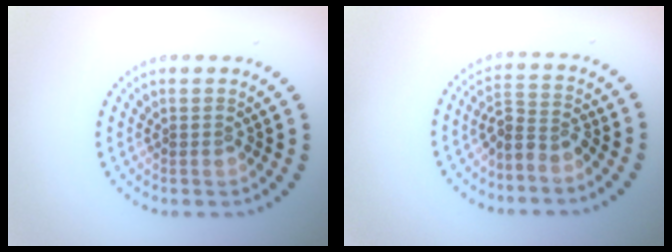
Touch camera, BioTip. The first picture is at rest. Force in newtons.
{"total": 2.6, "press": 1.9, "slide": 1.7}